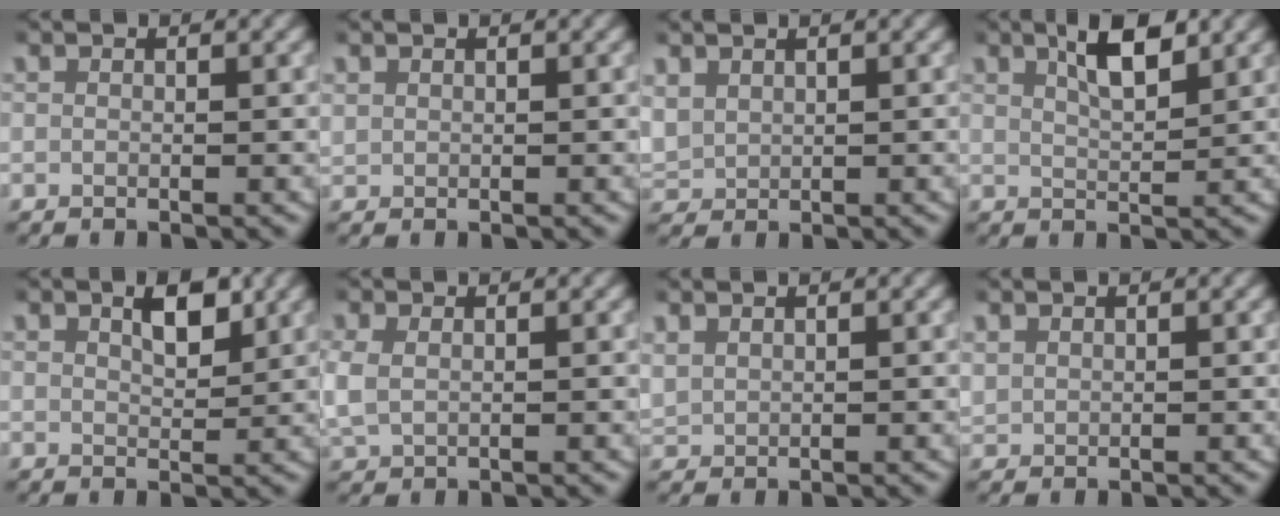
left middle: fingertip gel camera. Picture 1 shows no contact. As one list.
[{"total": 1.0, "force": [0.7, 0.7, 0.3], "torque": [-0.009, 0.003, 0.015]}, {"total": 3.2, "force": [1.2, 2.7, 1.2], "torque": [-0.052, -0.002, 0.029]}, {"total": 4.0, "force": [2.4, 1.1, 2.9], "torque": [-0.047, 0.003, 0.040]}, {"total": 2.7, "force": [1.4, 1.2, 2.0], "torque": [-0.024, -0.003, 0.025]}, {"total": 3.0, "force": [0.4, 2.4, 1.8], "torque": [-0.059, -0.004, 0.015]}, {"total": 1.9, "force": [1.1, 1.4, 0.6], "torque": [-0.022, 0.004, 0.027]}, {"total": 1.4, "force": [0.9, 1.0, 0.4], "torque": [-0.013, 0.005, 0.021]}]